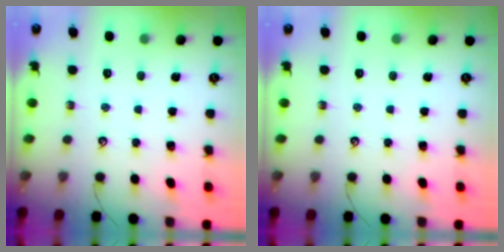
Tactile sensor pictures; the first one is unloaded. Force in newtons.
{"total": 0.0}